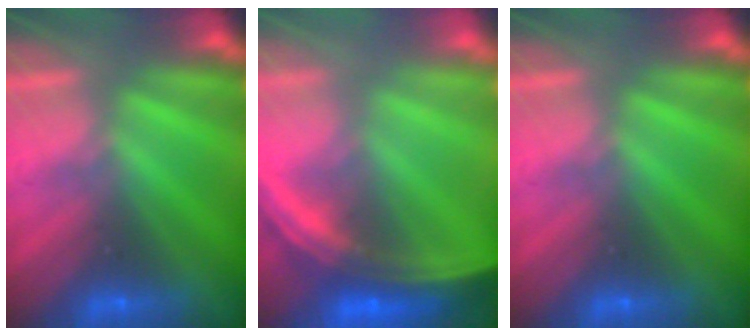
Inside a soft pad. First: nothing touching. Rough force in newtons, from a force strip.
{"total": 7.4}
{"total": 0.0}